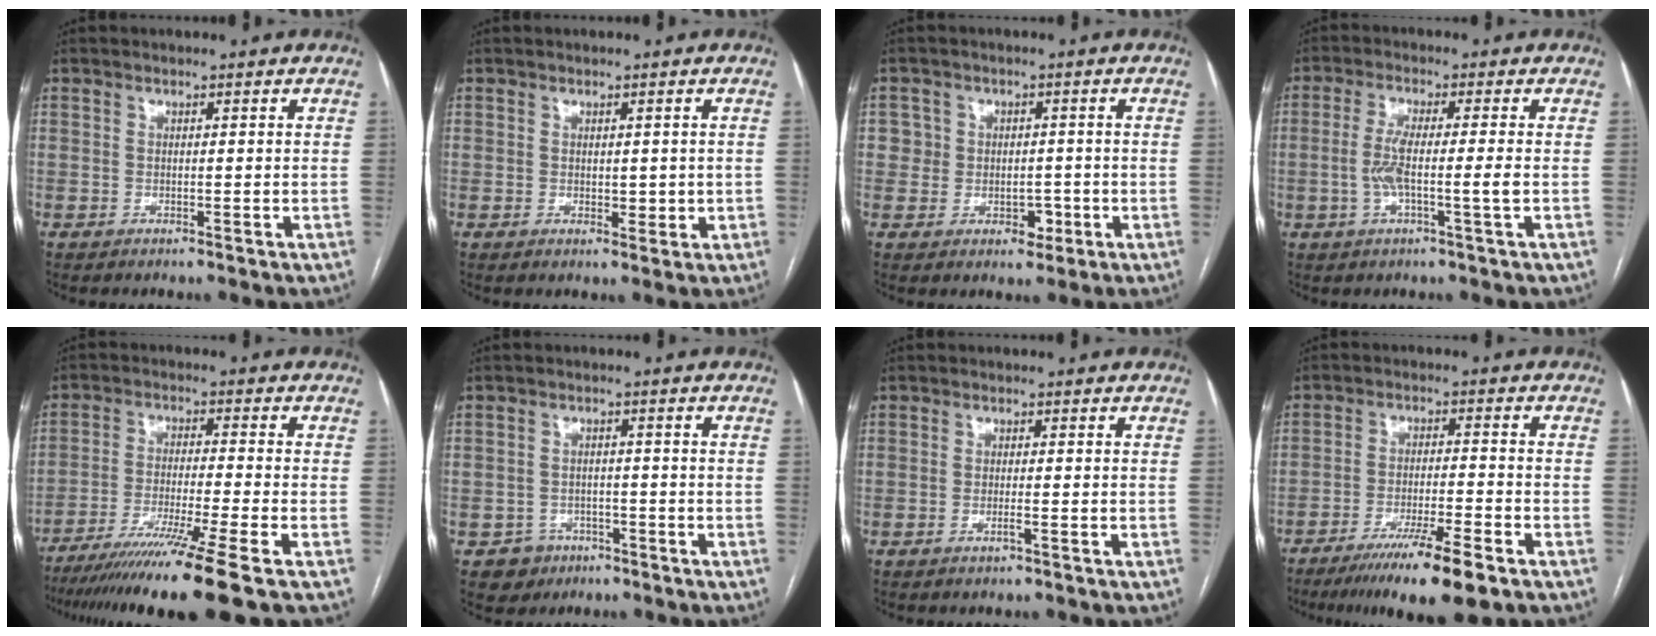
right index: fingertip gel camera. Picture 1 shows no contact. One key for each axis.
{"total": 1.9, "fx": 0.2, "fy": 1.3, "fz": 1.4, "tx": -0.012, "ty": 0.000, "tz": 0.009}
{"total": 4.2, "fx": -0.5, "fy": 4.0, "fz": 1.3, "tx": 0.007, "ty": 0.011, "tz": -0.002}
{"total": 5.2, "fx": -0.9, "fy": -0.1, "fz": 5.1, "tx": -0.102, "ty": 0.004, "tz": -0.016}
{"total": 15.0, "fx": -11.2, "fy": -2.5, "fz": 9.7, "tx": -0.159, "ty": -0.051, "tz": -0.183}
{"total": 4.0, "fx": -2.1, "fy": 3.4, "fz": 0.0, "tx": 0.004, "ty": 0.013, "tz": -0.031}
{"total": 1.0, "fx": -0.4, "fy": -0.1, "fz": 0.9, "tx": -0.015, "ty": 0.001, "tz": -0.007}
{"total": 11.9, "fx": -8.1, "fy": 0.3, "fz": 8.7, "tx": -0.141, "ty": -0.031, "tz": -0.131}